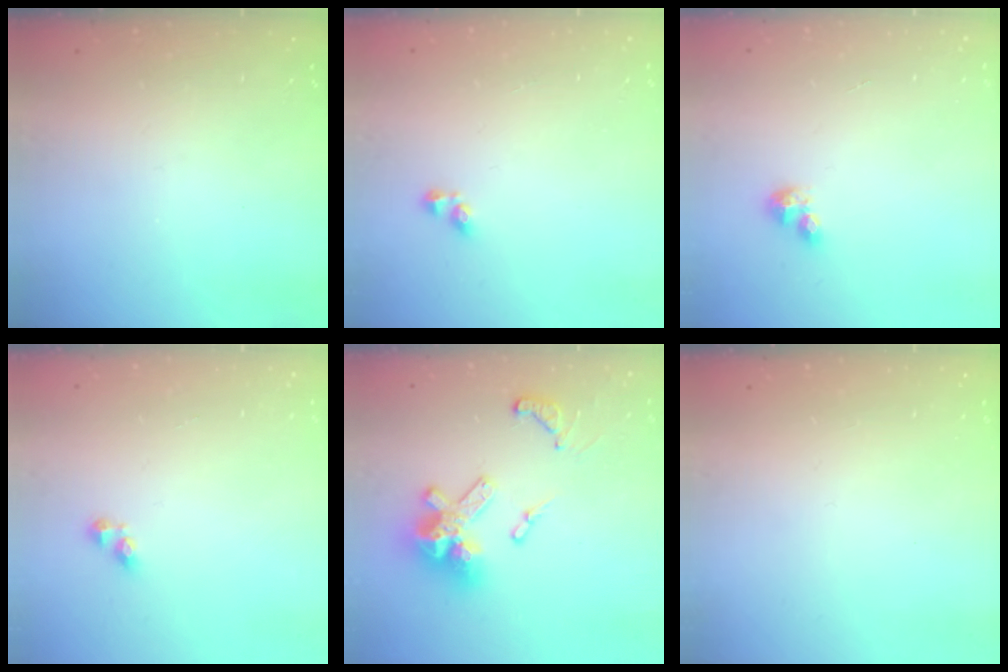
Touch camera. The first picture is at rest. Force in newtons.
{"total": 3.0, "press": 3.0, "slide": 0.5}
{"total": 3.7, "press": 3.7, "slide": 0.4}
{"total": 4.0, "press": 4.0, "slide": 0.5}
{"total": 17.3, "press": 17.2, "slide": 1.9}
{"total": 0.0}